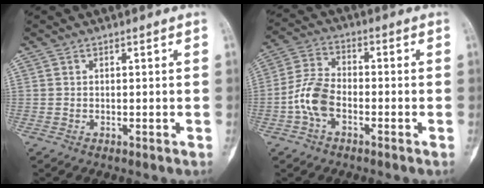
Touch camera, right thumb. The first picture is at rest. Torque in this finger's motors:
{"motor_torque": [0.51, 0.41, 0.31, -0.24, 0.08]}